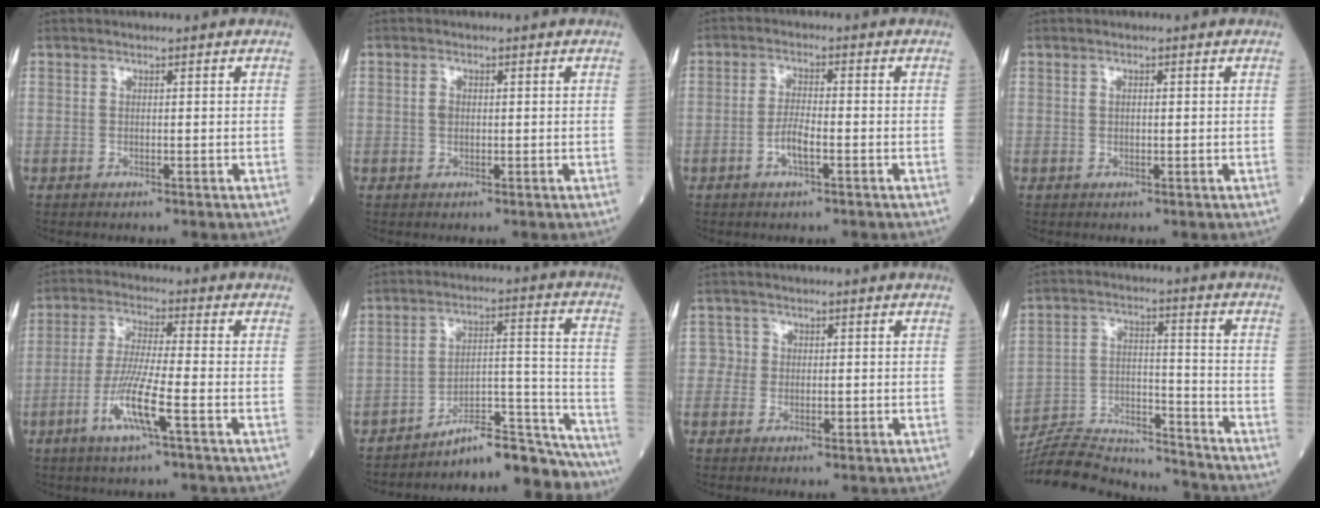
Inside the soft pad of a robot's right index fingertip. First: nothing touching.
{"total": 1.4, "force": [0.2, 1.0, 1.0], "torque": [-0.019, 0.001, 0.002]}
{"total": 3.6, "force": [-1.5, 0.7, 3.2], "torque": [-0.063, 0.002, -0.029]}
{"total": 0.7, "force": [0.2, 0.4, 0.6], "torque": [-0.012, 0.000, 0.004]}
{"total": 8.7, "force": [-3.5, 0.1, 7.9], "torque": [-0.160, -0.010, -0.070]}
{"total": 16.6, "force": [-16.2, 0.7, 3.6], "torque": [-0.024, 0.059, -0.231]}
{"total": 2.3, "force": [0.0, 2.3, 0.3], "torque": [0.009, 0.007, -0.007]}
{"total": 18.8, "force": [-18.1, 2.6, 4.1], "torque": [-0.094, 0.012, -0.289]}